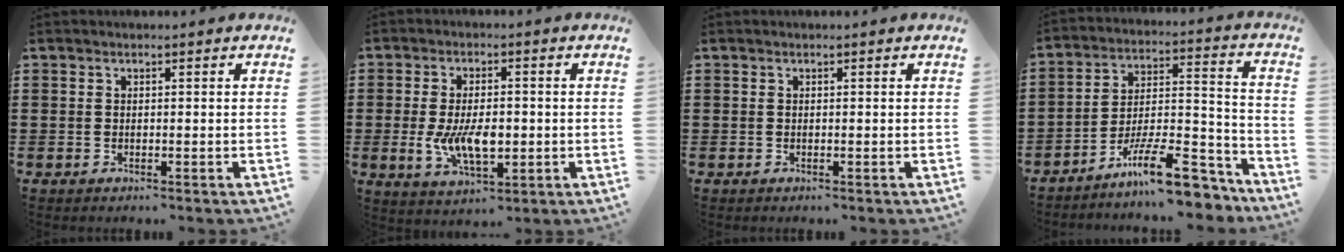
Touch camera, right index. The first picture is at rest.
{"total": 7.8, "force": [-1.0, 3.9, 6.6], "torque": [-0.129, -0.003, -0.020]}
{"total": 0.0}
{"total": 14.4, "force": [-11.0, 3.4, 8.7], "torque": [-0.125, 0.047, -0.193]}